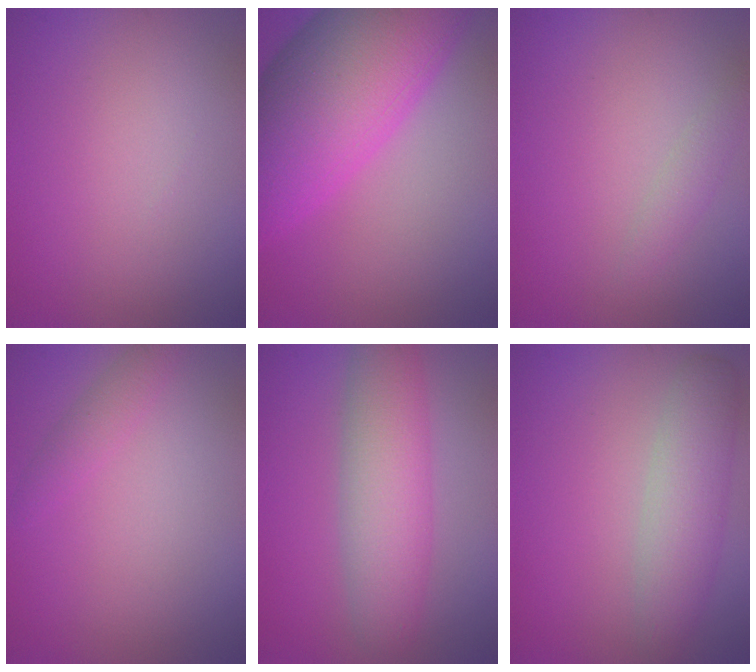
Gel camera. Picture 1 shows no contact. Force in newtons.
{"total": 15.0, "press": 15.0, "slide": 0.4}
{"total": 1.3, "press": 1.3, "slide": 0.1}
{"total": 1.4, "press": 1.4, "slide": 0.1}
{"total": 6.0, "press": 6.0, "slide": 0.3}
{"total": 4.2, "press": 4.2, "slide": 0.1}